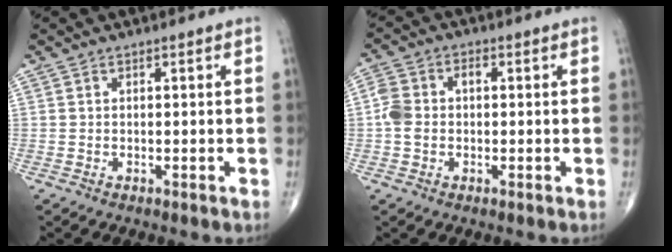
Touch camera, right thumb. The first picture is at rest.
{"total": 5.4, "force": [-0.3, 4.0, 3.7], "torque": [-0.082, 0.026, -0.010]}